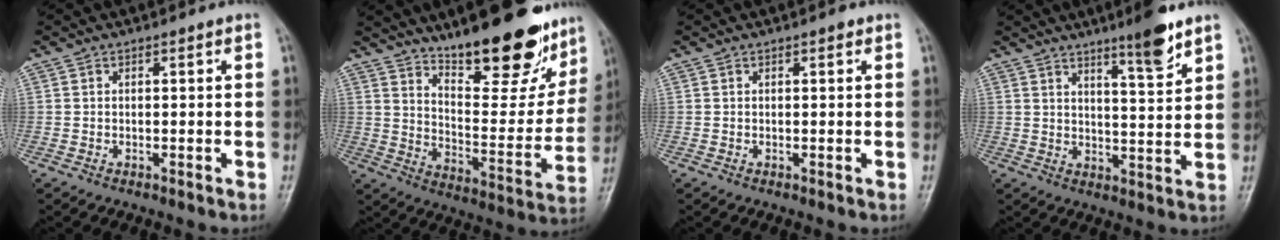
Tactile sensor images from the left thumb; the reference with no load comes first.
{"total": 21.9, "force": [16.0, 7.0, 13.2], "torque": [-0.141, -0.099, 0.243]}
{"total": 0.8, "force": [0.5, 0.3, 0.5], "torque": [-0.006, 0.000, 0.003]}
{"total": 7.9, "force": [5.6, 0.9, 5.4], "torque": [-0.076, -0.042, 0.087]}